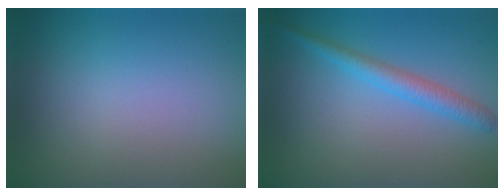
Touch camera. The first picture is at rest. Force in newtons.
{"total": 2.6, "press": 2.6, "slide": 0.2}